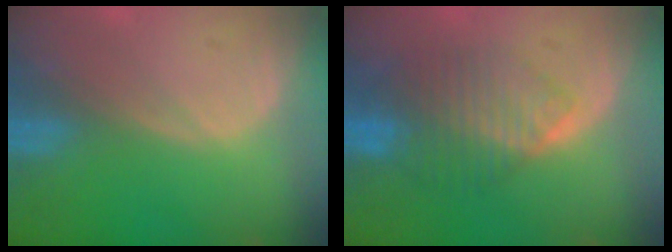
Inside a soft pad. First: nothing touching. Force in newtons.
{"total": 7.3, "press": 7.2, "slide": 1.4}